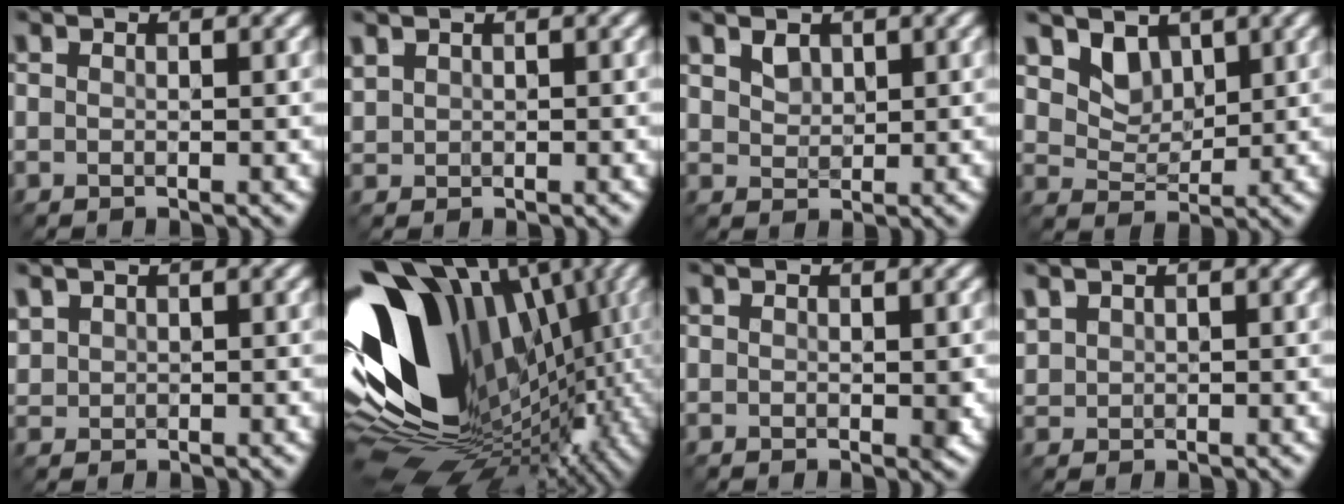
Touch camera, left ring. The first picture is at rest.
{"total": 0.6, "force": [0.5, 0.3, 0.0], "torque": [-0.006, 0.007, 0.024]}
{"total": 1.0, "force": [0.6, 0.7, 0.2], "torque": [-0.007, 0.001, 0.020]}
{"total": 3.0, "force": [1.7, 2.2, 1.2], "torque": [-0.038, -0.022, 0.044]}
{"total": 0.8, "force": [0.6, 0.6, 0.0], "torque": [-0.005, 0.005, 0.026]}
{"total": 17.3, "force": [0.8, 11.9, 12.6], "torque": [-0.244, 0.018, 0.023]}
{"total": 0.8, "force": [-0.2, 0.0, 0.8], "torque": [-0.010, 0.001, 0.002]}
{"total": 0.9, "force": [0.7, 0.5, 0.0], "torque": [-0.006, 0.007, 0.028]}